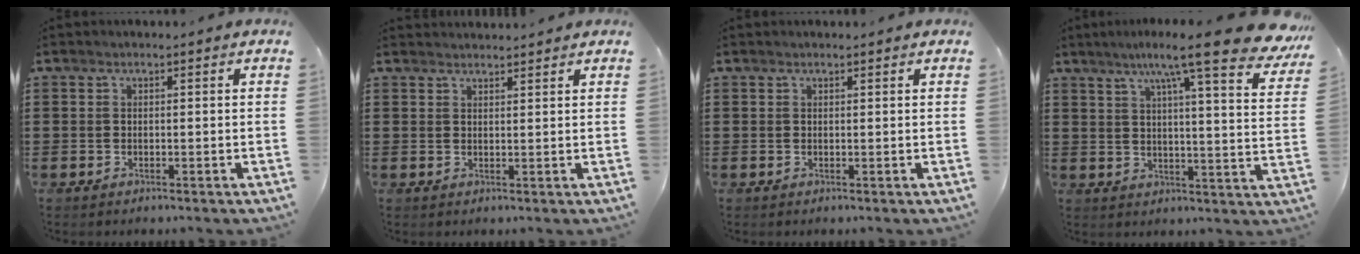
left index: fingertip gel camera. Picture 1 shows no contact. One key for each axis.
{"total": 1.6, "fx": 1.6, "fy": 0.1, "fz": 0.0, "tx": -0.004, "ty": 0.001, "tz": 0.031}
{"total": 0.0}
{"total": 11.8, "fx": 8.7, "fy": 0.3, "fz": 7.9, "tx": -0.140, "ty": -0.042, "tz": 0.136}